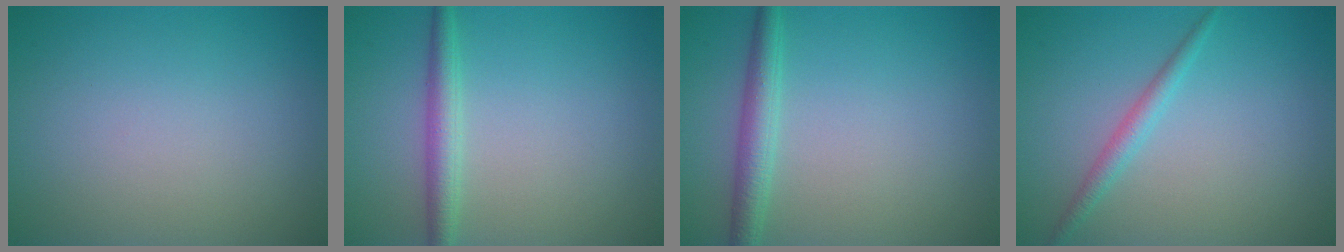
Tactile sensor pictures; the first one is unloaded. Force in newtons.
{"total": 2.4, "press": 2.4, "slide": 0.0}
{"total": 2.6, "press": 2.6, "slide": 0.1}
{"total": 1.7, "press": 1.7, "slide": 0.1}